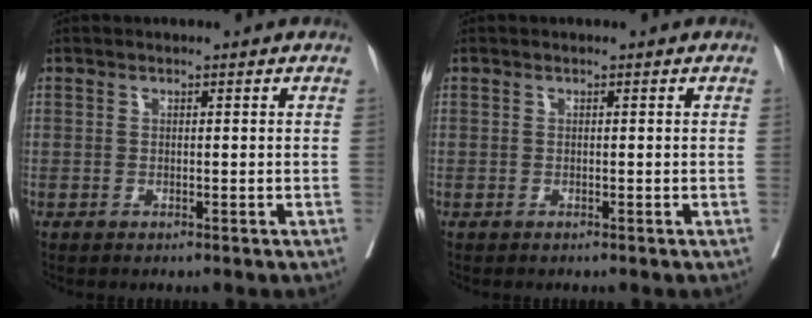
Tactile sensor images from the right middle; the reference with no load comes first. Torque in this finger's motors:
{"motor_torque": [0.21, -0.11, 0.02, 0.01]}